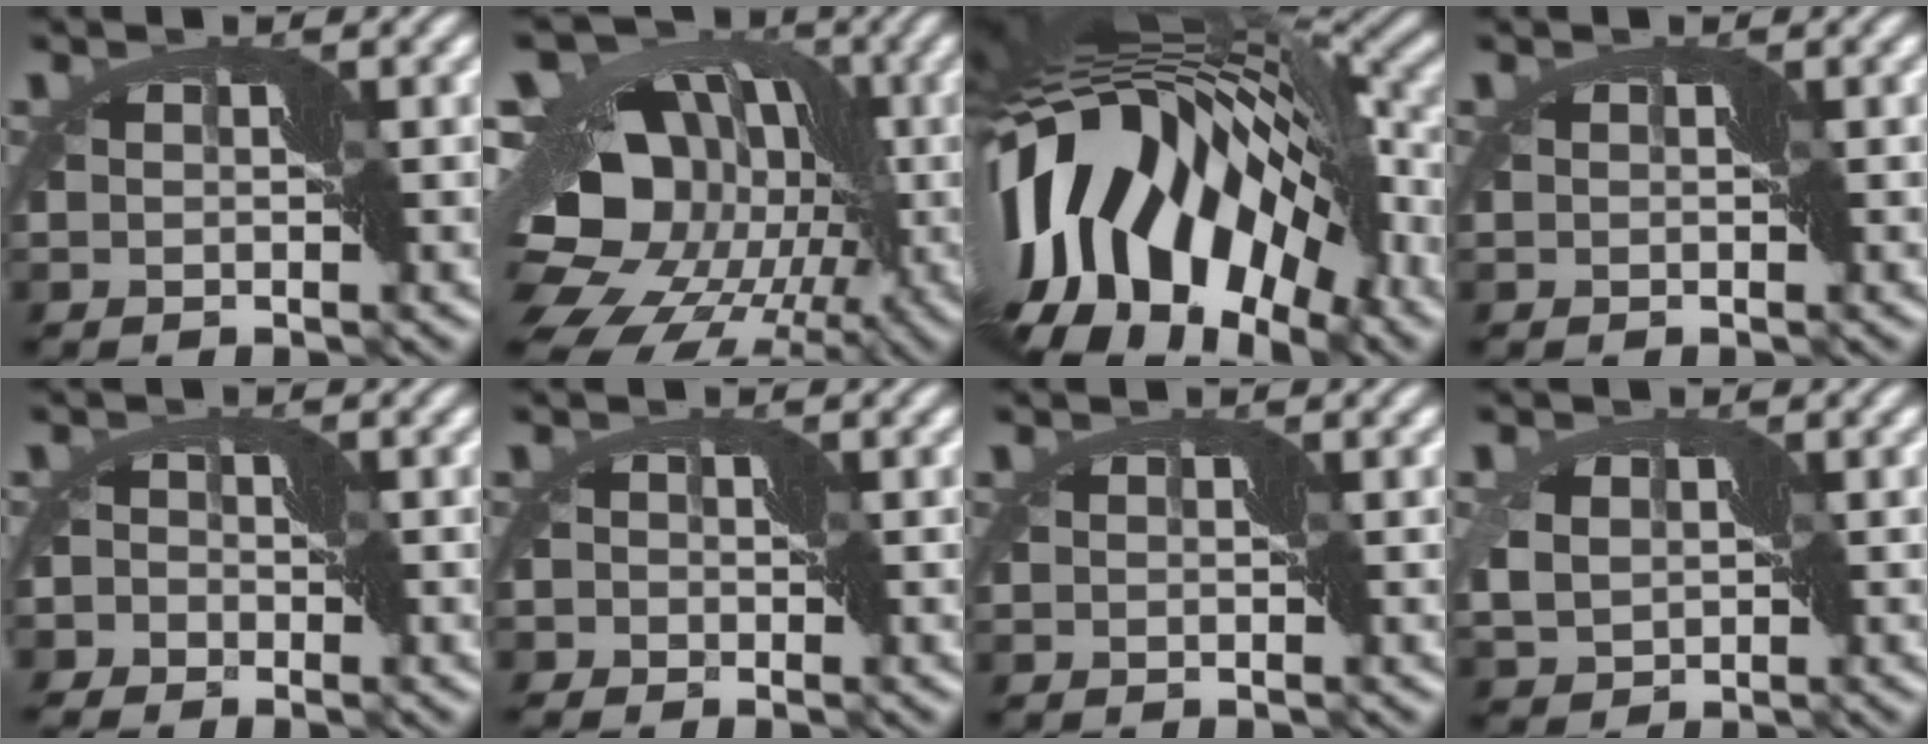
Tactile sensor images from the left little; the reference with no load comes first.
{"total": 20.4, "force": [-4.3, 15.7, 12.4], "torque": [-0.200, 0.020, -0.104]}
{"total": 16.2, "force": [-3.9, 8.5, 13.2], "torque": [-0.228, 0.010, -0.083]}
{"total": 0.0}
{"total": 4.8, "force": [-3.8, 2.9, 0.5], "torque": [0.013, 0.000, -0.064]}
{"total": 2.4, "force": [-1.7, 1.7, 0.1], "torque": [0.006, 0.010, -0.029]}
{"total": 0.0}
{"total": 3.8, "force": [0.2, 2.8, 2.5], "torque": [-0.061, 0.002, 0.002]}